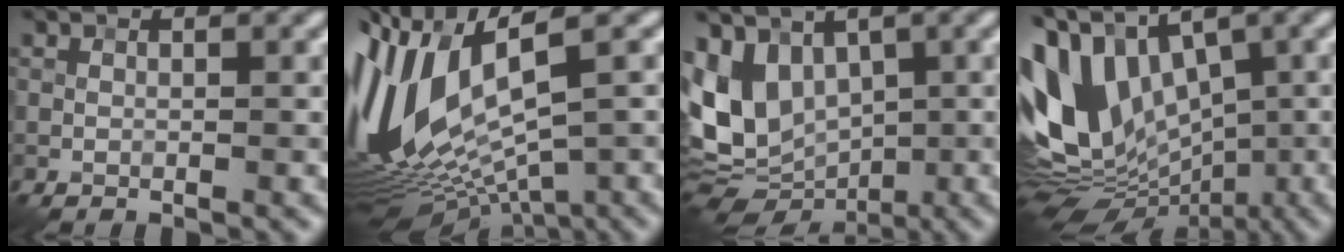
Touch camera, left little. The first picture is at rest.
{"total": 14.4, "force": [0.7, 5.8, 13.1], "torque": [-0.296, 0.001, 0.039]}
{"total": 8.2, "force": [1.4, 5.9, 5.4], "torque": [-0.112, -0.011, 0.019]}
{"total": 14.7, "force": [0.7, 9.6, 11.1], "torque": [-0.223, 0.009, 0.013]}